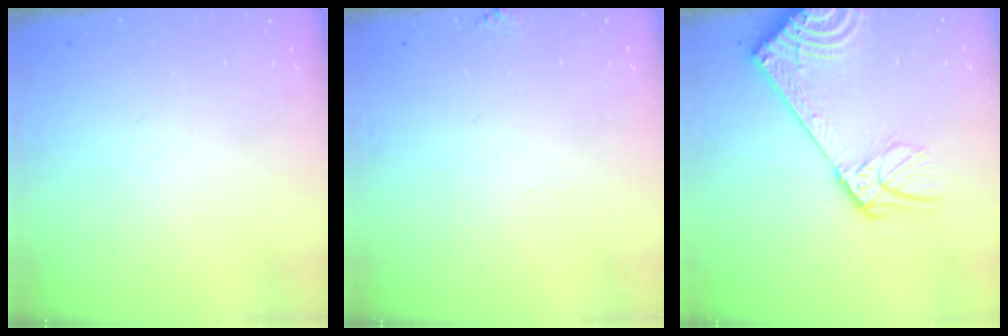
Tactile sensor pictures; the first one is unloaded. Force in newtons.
{"total": 5.0, "press": 4.9, "slide": 0.5}
{"total": 15.8, "press": 15.4, "slide": 3.6}